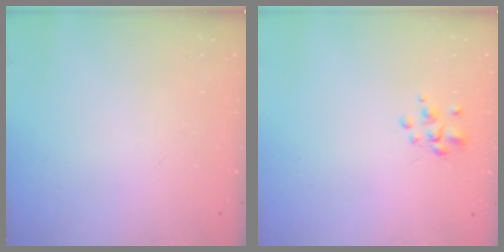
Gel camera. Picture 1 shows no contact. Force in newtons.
{"total": 2.7, "press": 2.5, "slide": 0.9}